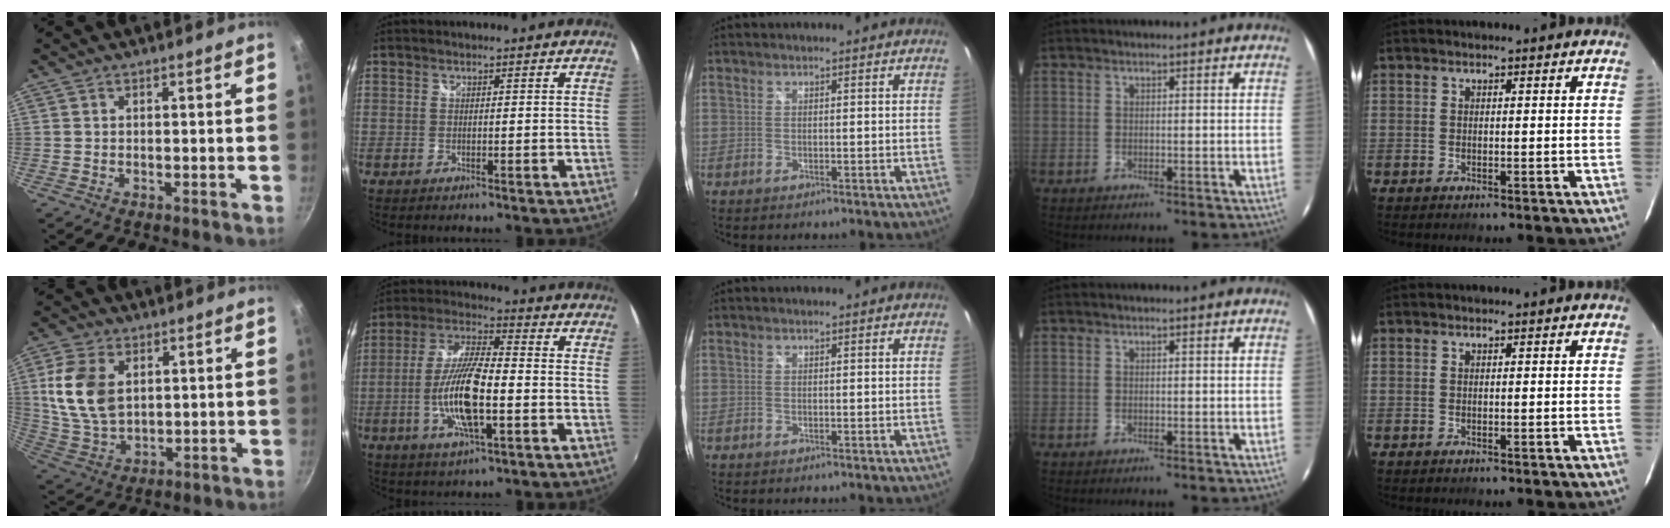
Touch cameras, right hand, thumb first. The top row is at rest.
{"thumb": {"total": 12.5, "force": [3.1, 8.3, 8.9], "torque": [-0.162, -0.014, 0.071]}, "index": {"total": 13.3, "force": [-3.5, 3.5, 12.4], "torque": [-0.253, -0.004, -0.068]}}